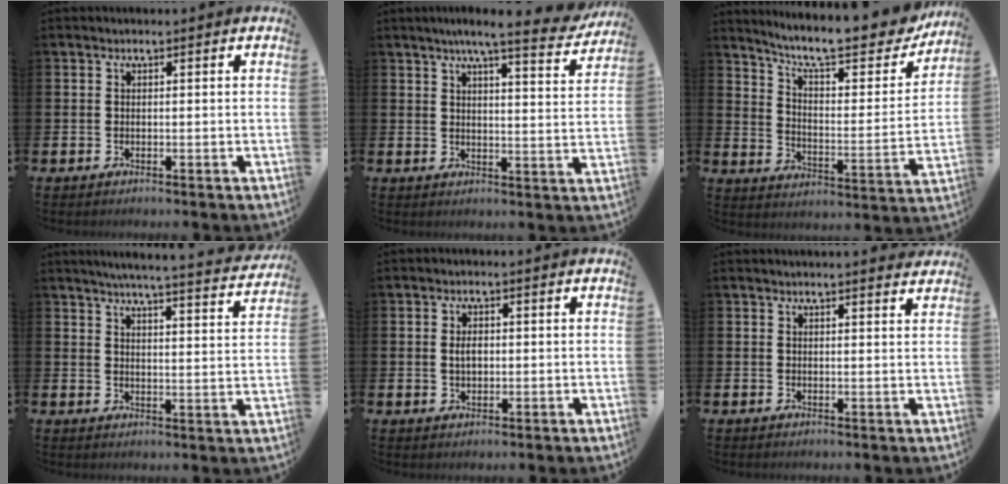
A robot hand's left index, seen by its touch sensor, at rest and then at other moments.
{"total": 6.8, "force": [6.1, 0.3, 3.1], "torque": [-0.058, -0.031, 0.101]}
{"total": 10.5, "force": [9.1, 2.3, 4.8], "torque": [-0.109, -0.066, 0.151]}
{"total": 5.3, "force": [5.1, -0.5, 1.5], "torque": [-0.030, -0.041, 0.082]}
{"total": 2.2, "force": [0.2, 1.4, 1.6], "torque": [-0.016, 0.001, -0.001]}
{"total": 1.8, "force": [1.8, -0.1, 0.0], "torque": [0.006, -0.012, 0.032]}